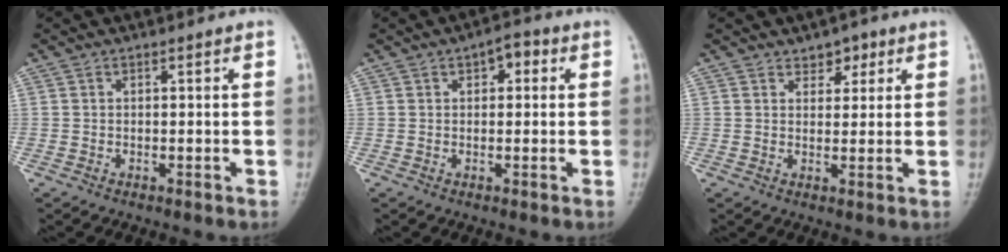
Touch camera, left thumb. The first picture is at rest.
{"total": 3.7, "force": [1.2, 2.2, 2.8], "torque": [-0.018, 0.007, 0.008]}
{"total": 3.2, "force": [1.9, 2.2, 1.4], "torque": [0.008, -0.009, 0.025]}